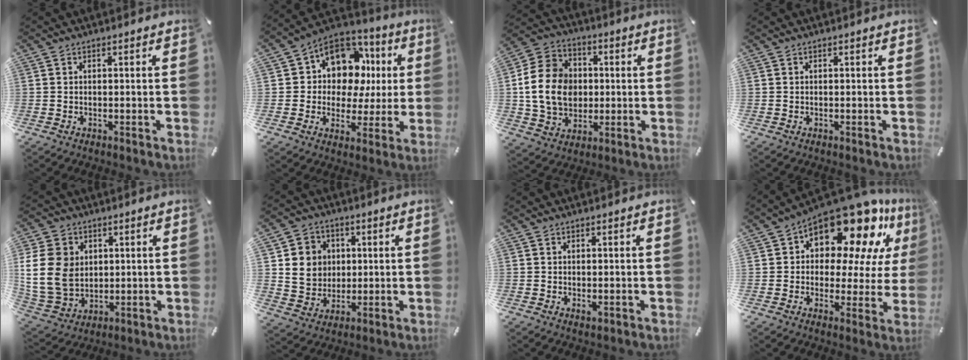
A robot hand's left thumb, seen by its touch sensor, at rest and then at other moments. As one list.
[{"total": 12.8, "force": [4.4, 10.5, 5.9], "torque": [-0.102, -0.030, 0.086]}, {"total": 15.0, "force": [-0.1, 12.7, 8.0], "torque": [-0.169, 0.014, -0.002]}, {"total": 0.0}, {"total": 15.3, "force": [2.5, 12.8, 8.0], "torque": [-0.176, -0.006, 0.046]}, {"total": 9.5, "force": [1.6, 9.0, 2.4], "torque": [-0.041, 0.000, 0.034]}, {"total": 0.9, "force": [0.1, 0.7, 0.6], "torque": [-0.012, 0.002, 0.001]}, {"total": 18.5, "force": [13.0, 8.1, 10.3], "torque": [-0.160, -0.109, 0.218]}]